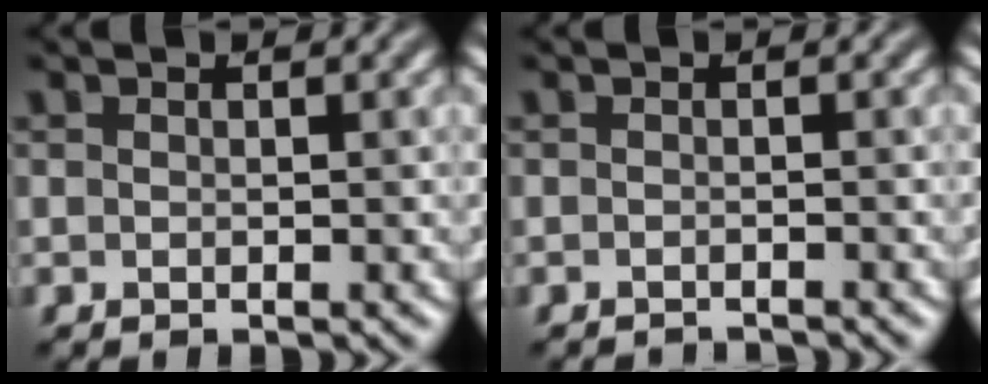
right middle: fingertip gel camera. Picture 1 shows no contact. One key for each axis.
{"total": 1.8, "fx": -1.8, "fy": 0.2, "fz": 0.3, "tx": 0.005, "ty": -0.008, "tz": -0.026}